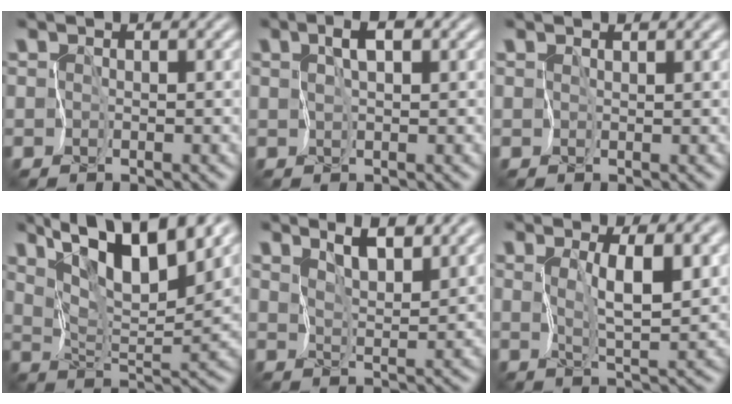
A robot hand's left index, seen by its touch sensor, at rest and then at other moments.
{"total": 2.6, "force": [1.1, 0.9, 2.2], "torque": [-0.036, 0.007, 0.018]}
{"total": 1.0, "force": [0.8, 0.1, 0.6], "torque": [-0.005, 0.002, 0.019]}
{"total": 9.2, "force": [6.1, 2.6, 6.3], "torque": [-0.108, 0.012, 0.106]}
{"total": 4.7, "force": [3.7, 1.1, 2.7], "torque": [-0.041, 0.003, 0.063]}
{"total": 4.3, "force": [1.9, 0.8, 3.8], "torque": [-0.071, -0.005, 0.040]}